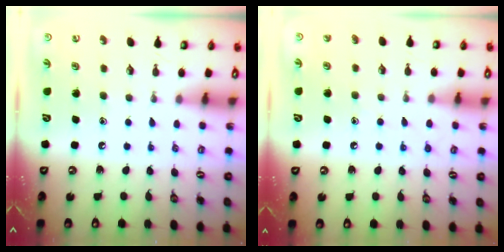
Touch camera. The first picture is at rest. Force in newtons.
{"total": 6.6, "press": 6.6, "slide": 0.7}